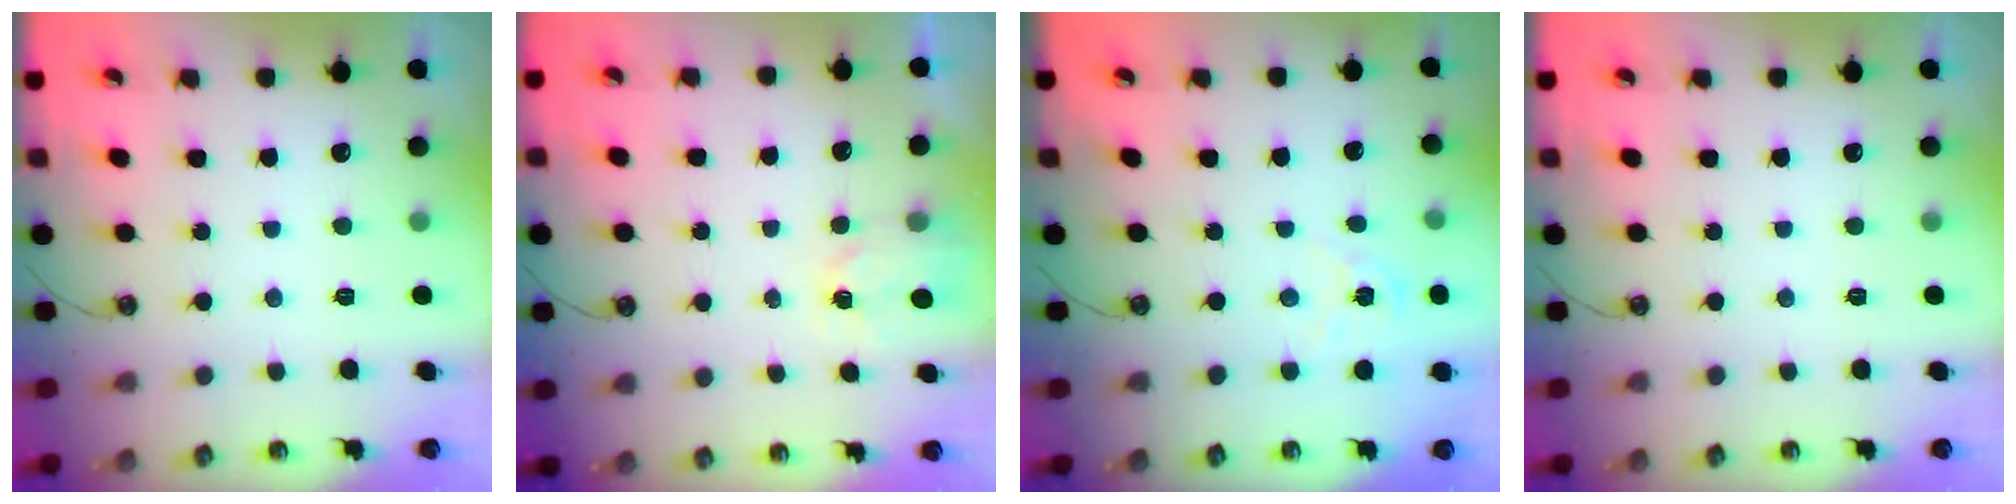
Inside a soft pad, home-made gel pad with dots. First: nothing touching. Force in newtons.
{"total": 2.2, "press": 2.2, "slide": 0.2}
{"total": 3.4, "press": 3.4, "slide": 0.1}
{"total": 0.0}